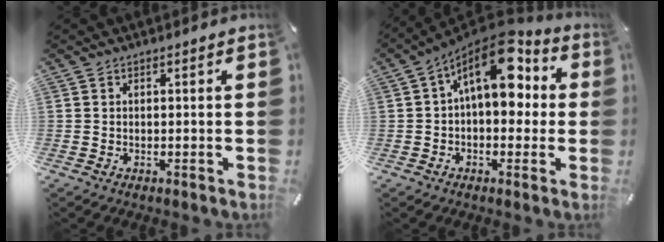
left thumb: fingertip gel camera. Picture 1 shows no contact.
{"total": 15.0, "force": [6.1, 7.7, 11.2], "torque": [-0.179, -0.036, 0.106]}